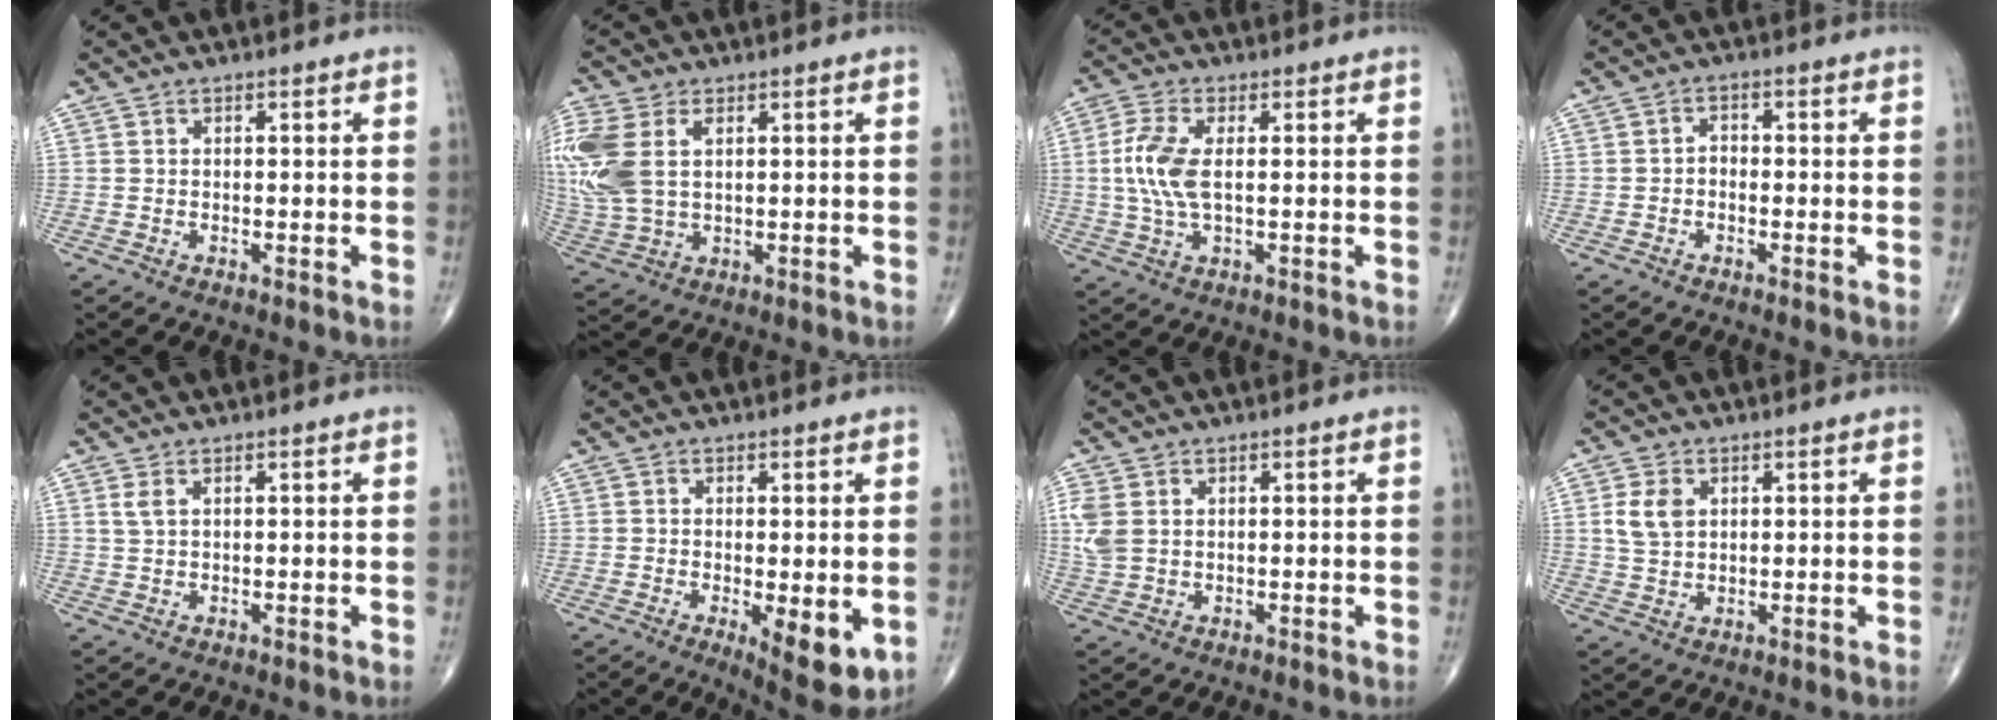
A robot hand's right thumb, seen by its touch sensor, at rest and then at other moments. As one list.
[{"total": 15.0, "force": [3.5, 9.4, 11.1], "torque": [-0.297, 0.001, 0.075]}, {"total": 8.0, "force": [0.6, 3.5, 7.2], "torque": [-0.175, 0.004, 0.013]}, {"total": 1.8, "force": [-0.6, 1.3, 1.1], "torque": [-0.004, 0.010, -0.017]}, {"total": 1.6, "force": [0.8, 0.7, 1.2], "torque": [-0.031, 0.007, 0.021]}, {"total": 8.5, "force": [-2.0, 2.9, 7.7], "torque": [-0.102, -0.022, -0.025]}, {"total": 4.8, "force": [1.1, 3.4, 3.3], "torque": [-0.091, 0.004, 0.029]}, {"total": 5.2, "force": [1.5, 3.6, 3.4], "torque": [-0.056, -0.003, 0.032]}]